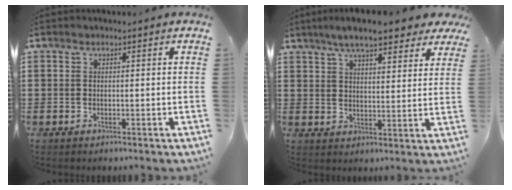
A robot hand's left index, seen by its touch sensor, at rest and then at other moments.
{"total": 7.9, "force": [6.5, 1.5, 4.2], "torque": [-0.092, -0.010, 0.117]}